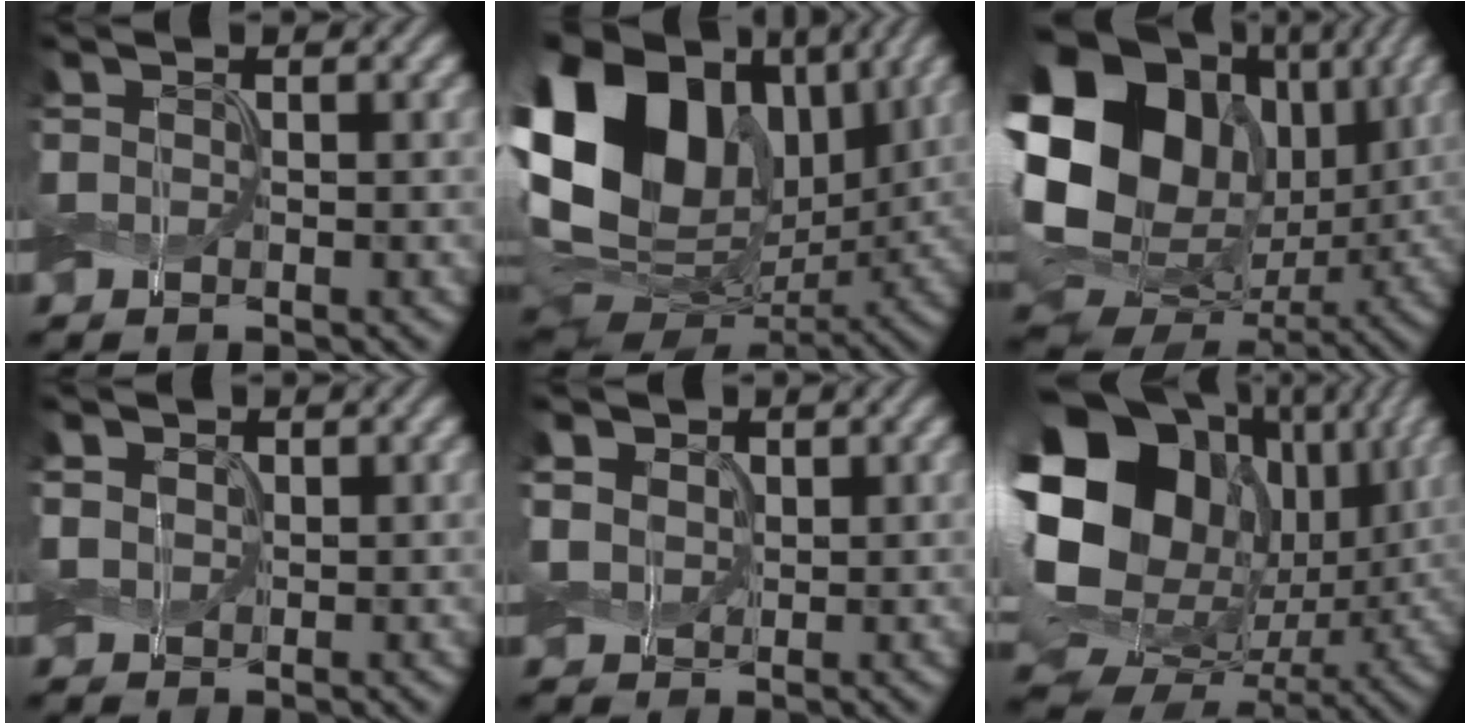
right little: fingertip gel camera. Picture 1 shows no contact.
{"total": 19.6, "force": [4.4, 14.2, 12.7], "torque": [-0.255, 0.022, 0.087]}
{"total": 20.6, "force": [4.2, 15.8, 12.5], "torque": [-0.264, 0.017, 0.082]}
{"total": 1.7, "force": [0.5, 1.5, 0.8], "torque": [-0.023, -0.001, 0.007]}
{"total": 3.6, "force": [1.2, 2.9, 1.8], "torque": [-0.060, 0.004, 0.019]}
{"total": 23.1, "force": [4.2, 18.0, 13.9], "torque": [-0.306, -0.006, 0.074]}